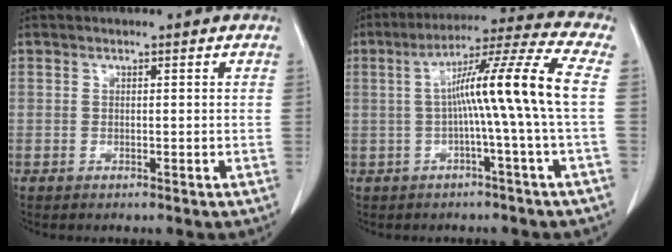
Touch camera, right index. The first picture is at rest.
{"total": 12.9, "force": [-0.1, -2.0, 12.7], "torque": [-0.204, 0.020, -0.004]}